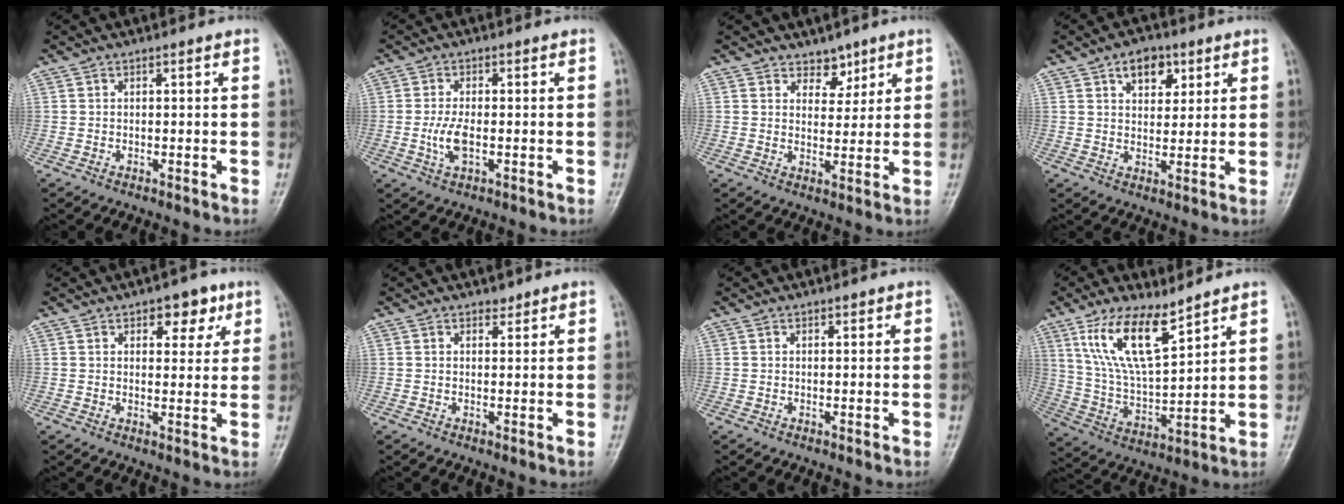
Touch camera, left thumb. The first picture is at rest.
{"total": 4.3, "force": [-0.9, 1.9, 3.8], "torque": [-0.081, 0.001, -0.018]}
{"total": 3.9, "force": [2.9, 2.4, 0.8], "torque": [0.014, -0.021, 0.046]}
{"total": 6.7, "force": [3.4, 4.3, 3.9], "torque": [-0.027, -0.012, 0.048]}
{"total": 5.9, "force": [3.2, 3.4, 3.7], "torque": [-0.016, -0.012, 0.038]}
{"total": 1.3, "force": [1.0, 0.7, 0.3], "torque": [0.004, -0.008, 0.013]}
{"total": 0.6, "force": [0.4, 0.3, 0.3], "torque": [-0.001, -0.002, 0.004]}
{"total": 13.1, "force": [8.3, 4.4, 9.1], "torque": [-0.159, -0.044, 0.174]}